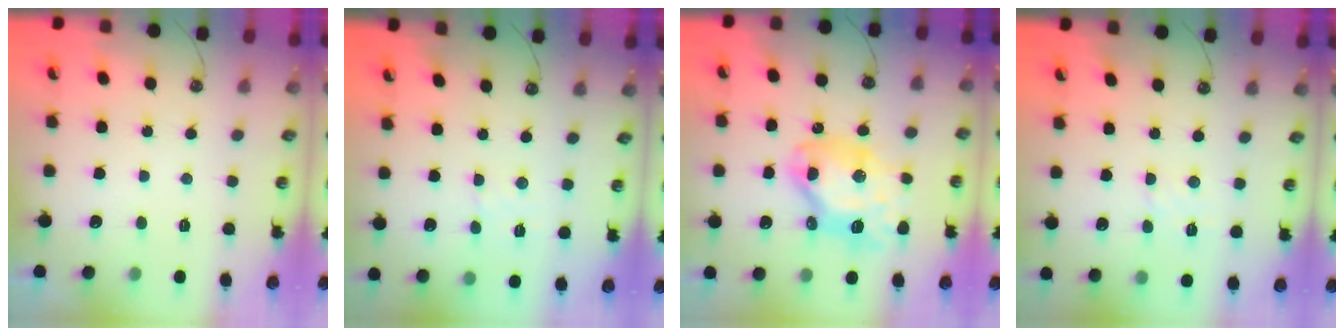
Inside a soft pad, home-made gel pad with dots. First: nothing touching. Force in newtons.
{"total": 3.0, "press": 3.0, "slide": 0.4}
{"total": 14.9, "press": 14.8, "slide": 1.7}
{"total": 4.8, "press": 4.8, "slide": 0.7}